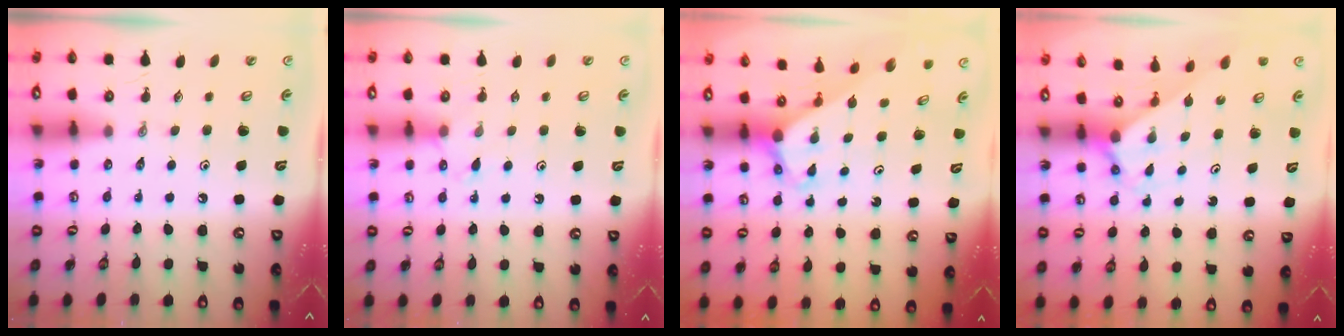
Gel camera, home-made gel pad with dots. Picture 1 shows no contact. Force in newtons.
{"total": 4.7, "press": 4.7, "slide": 0.7}
{"total": 3.2, "press": 3.2, "slide": 0.2}
{"total": 2.0, "press": 2.0, "slide": 0.2}